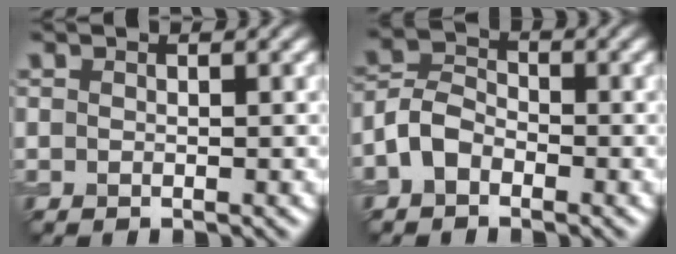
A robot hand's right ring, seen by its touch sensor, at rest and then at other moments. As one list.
[{"total": 3.2, "force": [-1.6, 2.1, 1.8], "torque": [-0.034, 0.009, -0.041]}]